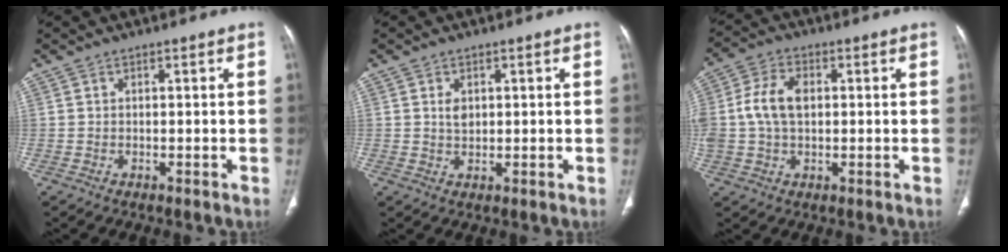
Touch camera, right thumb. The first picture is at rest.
{"total": 2.3, "force": [0.7, 1.6, 1.5], "torque": [-0.019, -0.004, 0.013]}
{"total": 8.6, "force": [0.8, 5.5, 6.6], "torque": [-0.136, 0.017, 0.014]}